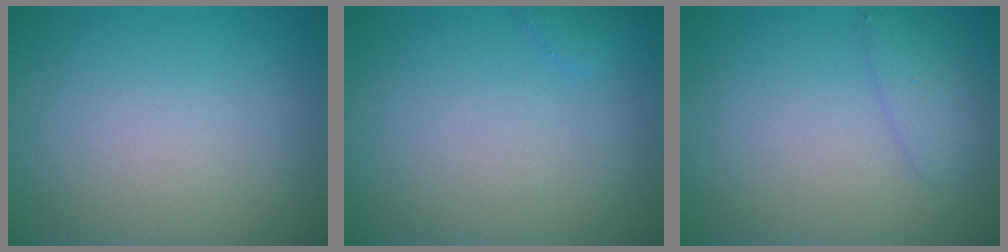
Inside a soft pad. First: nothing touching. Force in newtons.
{"total": 0.7, "press": 0.7, "slide": 0.0}
{"total": 1.9, "press": 1.9, "slide": 0.1}